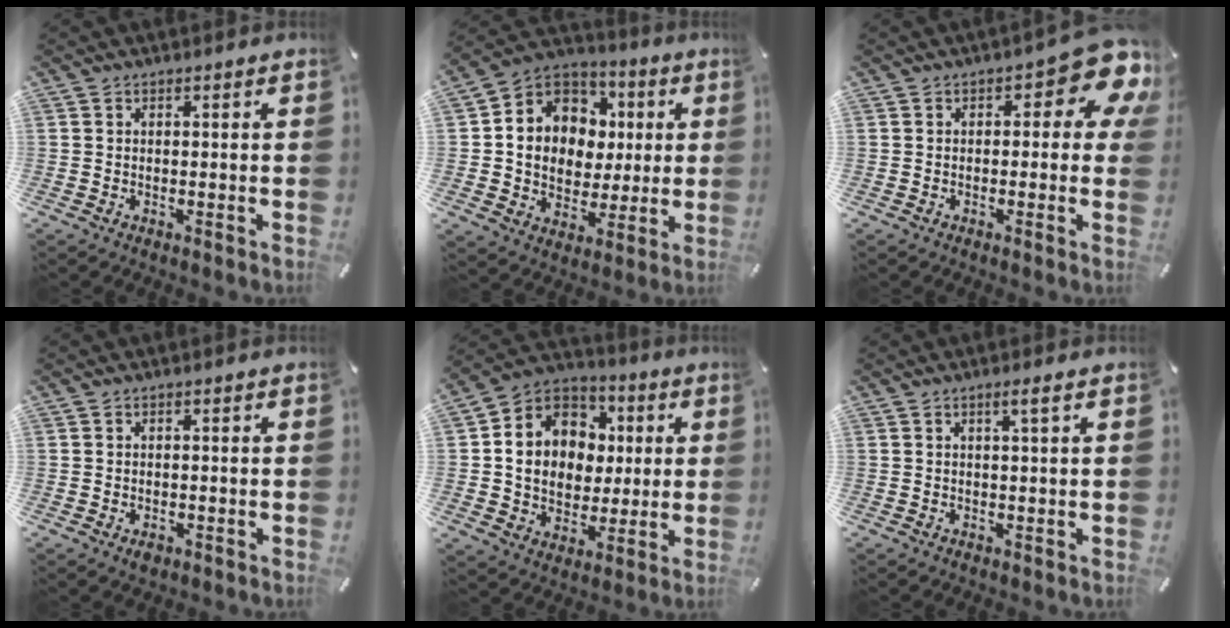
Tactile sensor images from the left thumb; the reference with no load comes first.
{"total": 11.3, "force": [1.4, 10.7, 3.3], "torque": [-0.071, -0.012, 0.034]}
{"total": 9.8, "force": [3.9, 4.1, 8.0], "torque": [-0.098, -0.028, 0.063]}
{"total": 1.8, "force": [-0.8, 1.2, 1.1], "torque": [-0.020, 0.004, -0.015]}
{"total": 13.0, "force": [1.4, 11.8, 5.2], "torque": [-0.114, -0.009, 0.030]}
{"total": 2.2, "force": [0.7, 0.0, 2.1], "torque": [-0.041, 0.000, 0.011]}